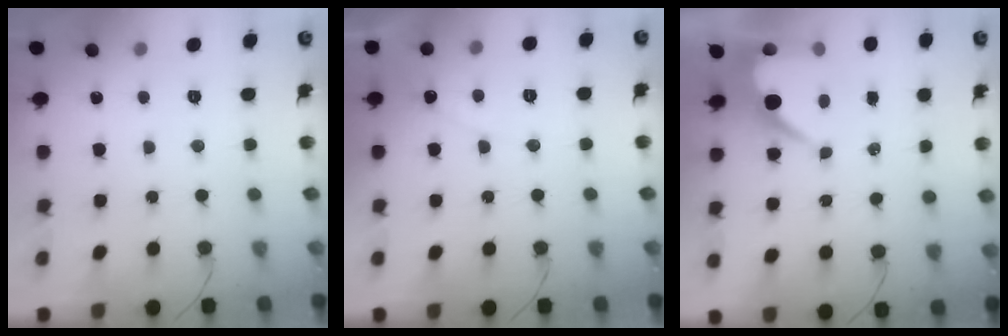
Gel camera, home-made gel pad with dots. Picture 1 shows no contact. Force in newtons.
{"total": 5.9, "press": 5.9, "slide": 0.5}
{"total": 9.1, "press": 9.1, "slide": 0.9}